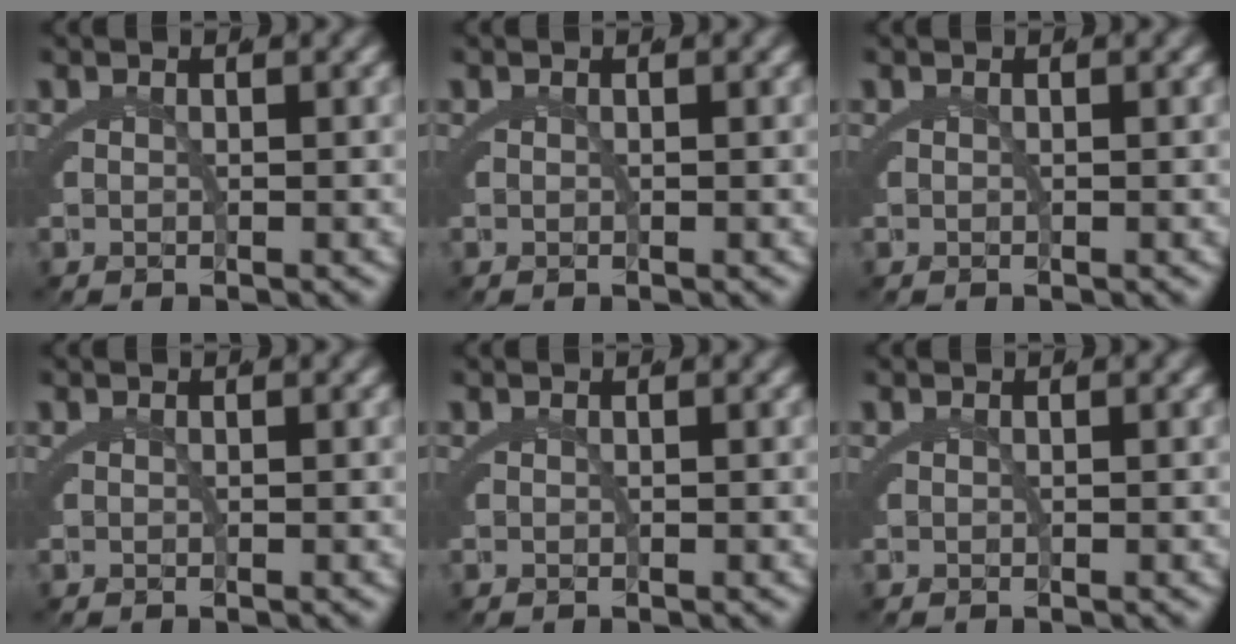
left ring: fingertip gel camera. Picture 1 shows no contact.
{"total": 0.0}
{"total": 0.0}
{"total": 0.0}
{"total": 0.0}
{"total": 0.0}